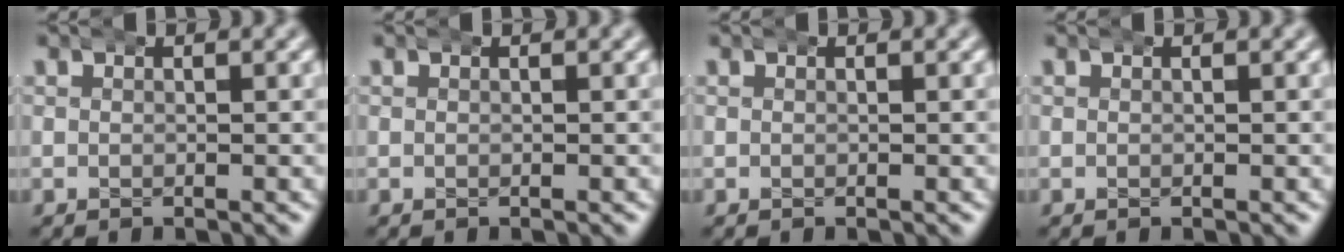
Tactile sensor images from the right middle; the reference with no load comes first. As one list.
[{"total": 0.0}, {"total": 0.0}, {"total": 0.0}]